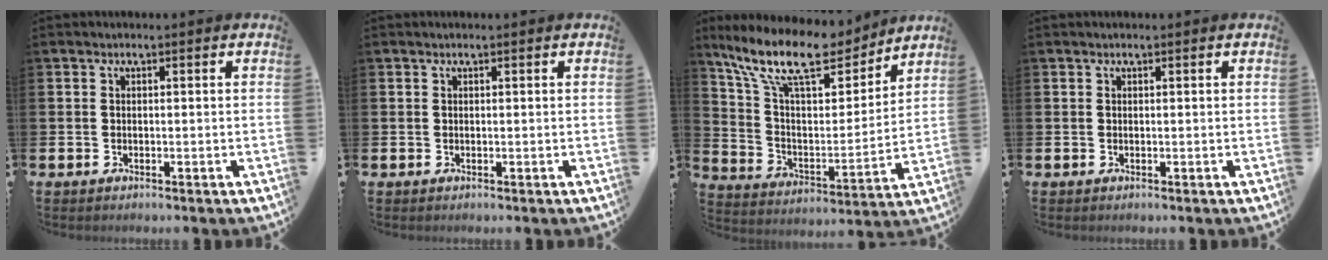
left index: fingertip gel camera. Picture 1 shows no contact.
{"total": 0.0}
{"total": 13.8, "force": [11.3, 4.0, 6.7], "torque": [-0.172, -0.060, 0.200]}
{"total": 0.0}